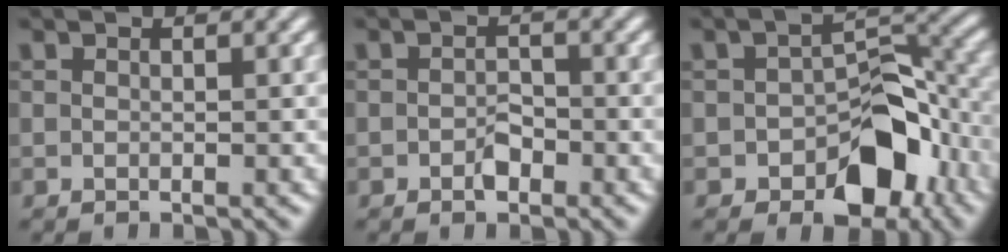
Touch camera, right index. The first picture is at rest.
{"total": 1.3, "force": [-1.0, 0.3, 0.7], "torque": [0.003, -0.003, -0.016]}
{"total": 6.1, "force": [-2.7, 3.4, 4.2], "torque": [-0.041, -0.005, -0.037]}